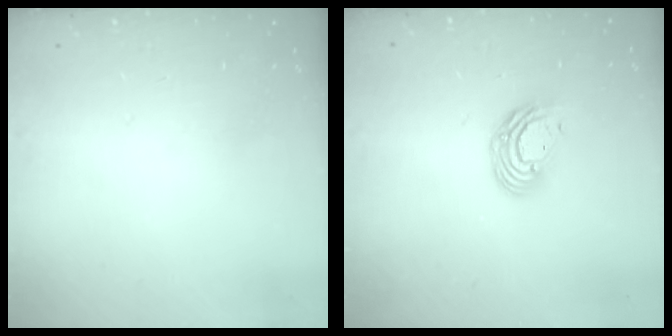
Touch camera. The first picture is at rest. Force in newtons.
{"total": 9.8, "press": 9.7, "slide": 1.7}